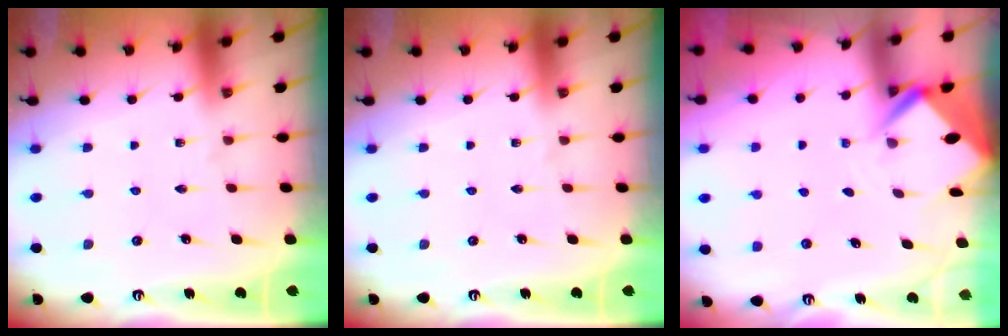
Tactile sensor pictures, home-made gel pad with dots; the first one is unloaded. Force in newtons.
{"total": 0.0}
{"total": 3.6, "press": 3.6, "slide": 0.2}